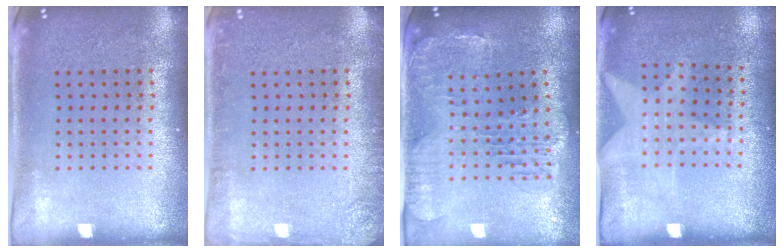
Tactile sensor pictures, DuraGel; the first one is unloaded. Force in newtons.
{"total": 1.7, "press": 1.7, "slide": 0.3}
{"total": 1.4, "press": 1.4, "slide": 0.5}
{"total": 1.1, "press": 0.9, "slide": 0.7}